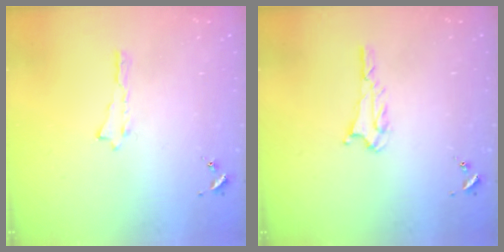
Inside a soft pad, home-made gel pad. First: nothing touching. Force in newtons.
{"total": 1.6, "press": 1.6, "slide": 0.1}